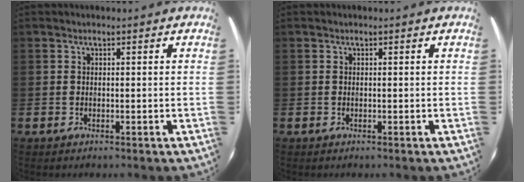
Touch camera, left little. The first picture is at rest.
{"total": 0.0}